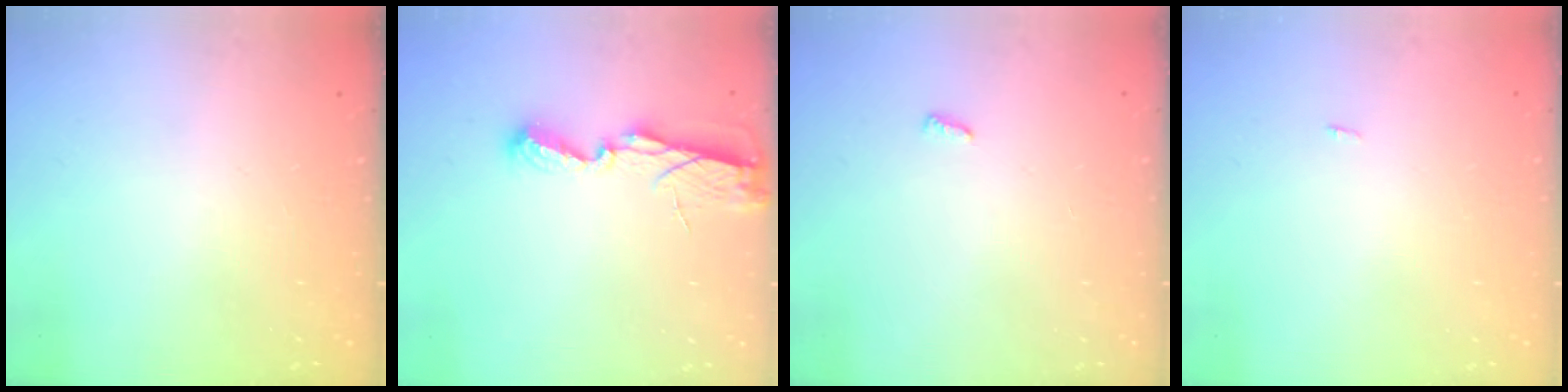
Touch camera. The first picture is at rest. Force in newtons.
{"total": 6.3, "press": 6.2, "slide": 0.4}
{"total": 3.5, "press": 3.5, "slide": 0.3}
{"total": 6.1, "press": 1.7, "slide": 5.9}